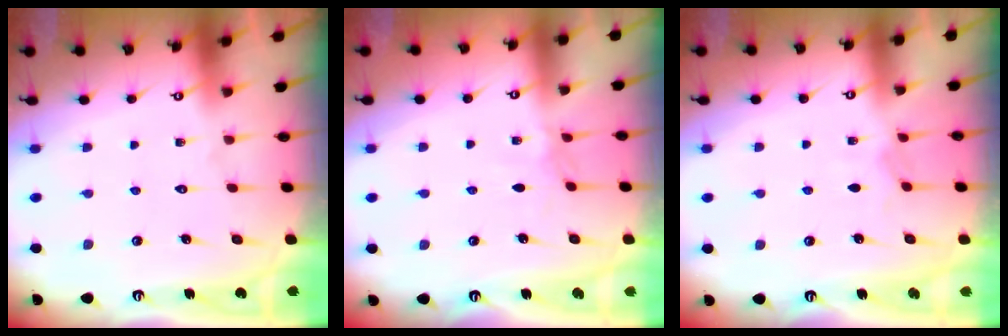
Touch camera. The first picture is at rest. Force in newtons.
{"total": 2.9, "press": 2.9, "slide": 0.5}
{"total": 3.8, "press": 3.7, "slide": 0.5}